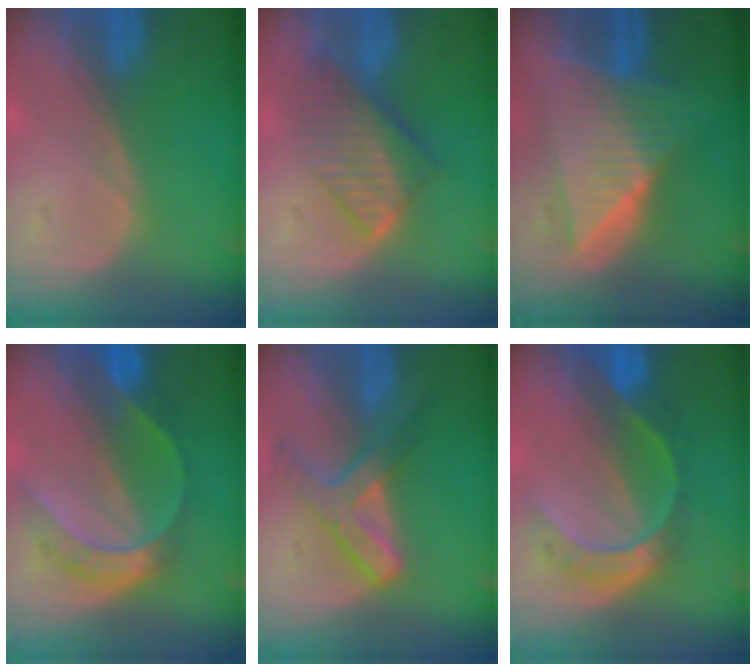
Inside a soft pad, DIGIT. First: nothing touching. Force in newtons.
{"total": 7.5, "press": 6.8, "slide": 3.1}
{"total": 9.6, "press": 9.6, "slide": 0.8}
{"total": 7.7, "press": 6.5, "slide": 4.2}
{"total": 7.2, "press": 6.1, "slide": 3.8}
{"total": 7.7, "press": 6.4, "slide": 4.3}